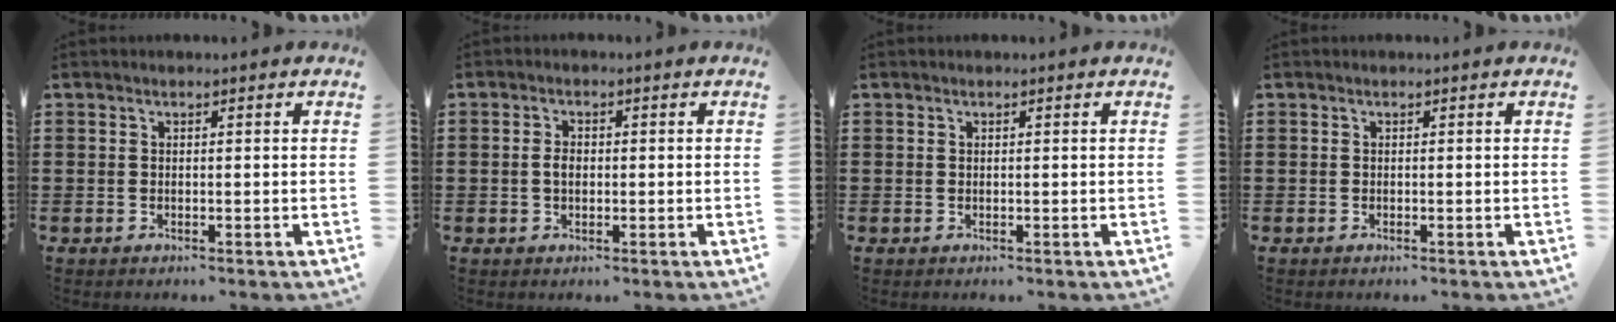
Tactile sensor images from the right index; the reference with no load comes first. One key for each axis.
{"total": 2.1, "fx": -0.1, "fy": 1.3, "fz": 1.7, "tx": -0.034, "ty": 0.007, "tz": -0.004}
{"total": 0.0}
{"total": 0.0}